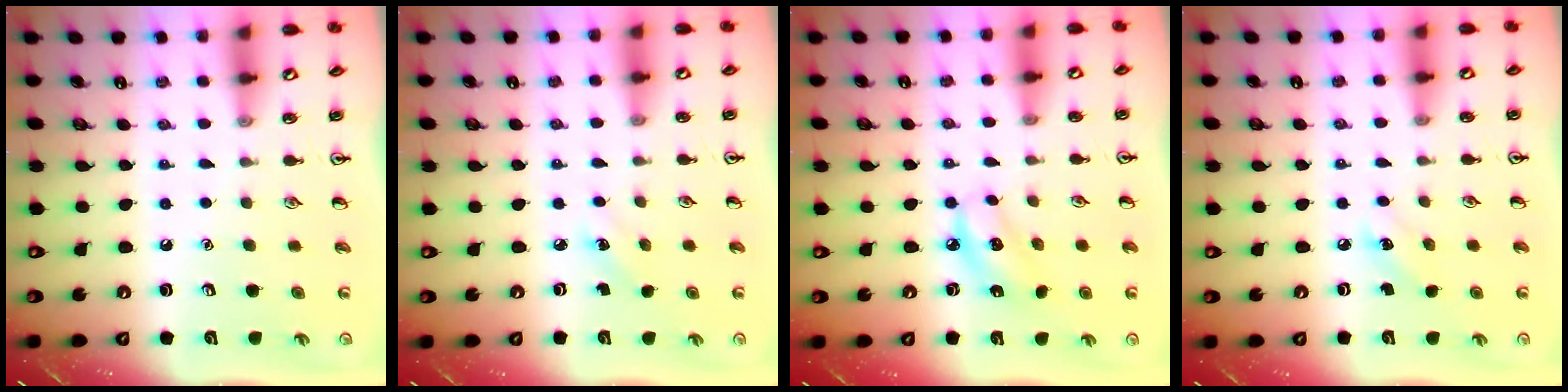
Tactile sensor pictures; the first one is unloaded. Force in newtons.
{"total": 2.4, "press": 2.3, "slide": 0.9}
{"total": 6.5, "press": 6.4, "slide": 1.3}
{"total": 5.0, "press": 4.8, "slide": 1.3}